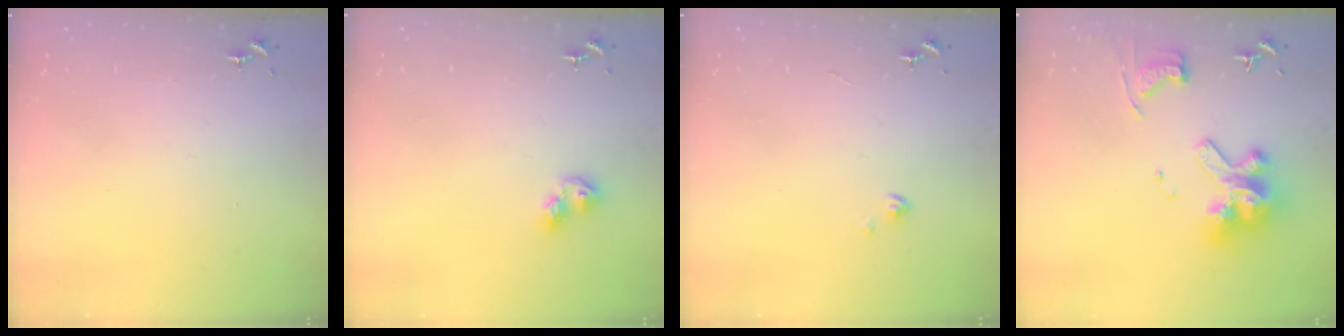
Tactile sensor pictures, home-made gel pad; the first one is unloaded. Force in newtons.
{"total": 8.4, "press": 8.3, "slide": 1.0}
{"total": 2.5, "press": 2.4, "slide": 0.2}
{"total": 14.9, "press": 14.8, "slide": 1.8}